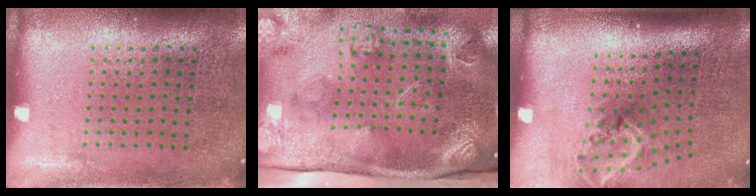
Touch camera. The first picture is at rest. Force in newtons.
{"total": 4.3, "press": 3.2, "slide": 2.8}
{"total": 2.1, "press": 1.3, "slide": 1.6}